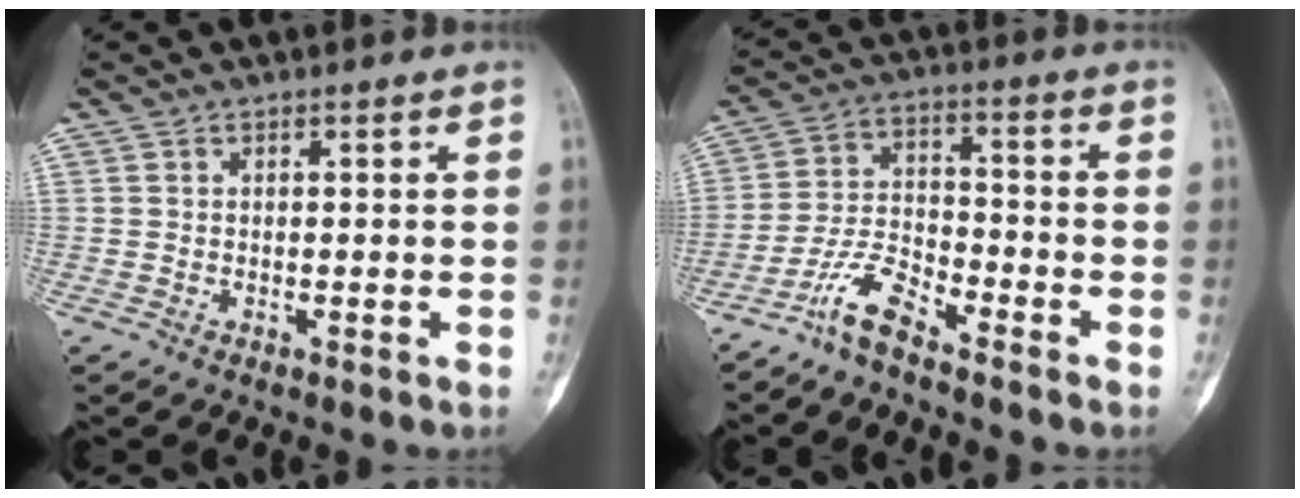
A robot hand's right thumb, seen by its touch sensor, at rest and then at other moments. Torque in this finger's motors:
{"motor_torque": [-0.05, -0.22, 0.01, 0.00, -0.07]}